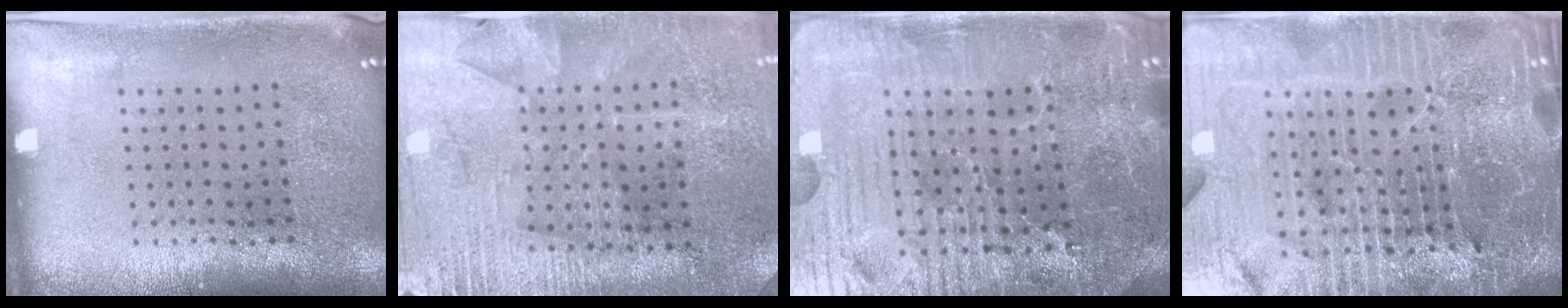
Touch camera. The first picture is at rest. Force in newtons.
{"total": 2.9, "press": 2.8, "slide": 0.5}
{"total": 4.8, "press": 4.7, "slide": 1.0}
{"total": 6.7, "press": 5.9, "slide": 3.1}